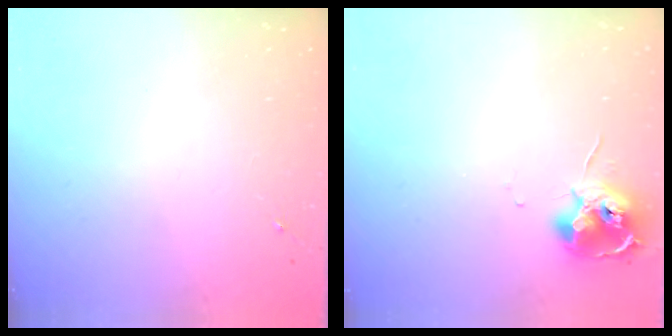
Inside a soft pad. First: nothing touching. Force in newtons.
{"total": 12.0, "press": 11.9, "slide": 1.3}